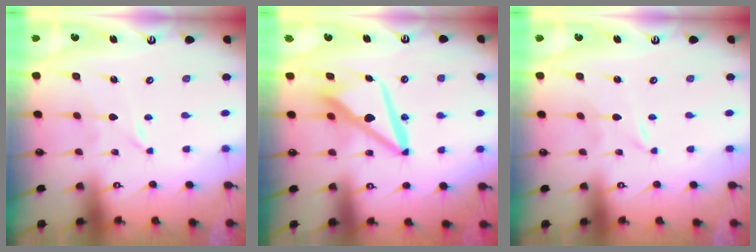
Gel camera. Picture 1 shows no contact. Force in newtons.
{"total": 10.8, "press": 10.7, "slide": 1.0}
{"total": 0.0}